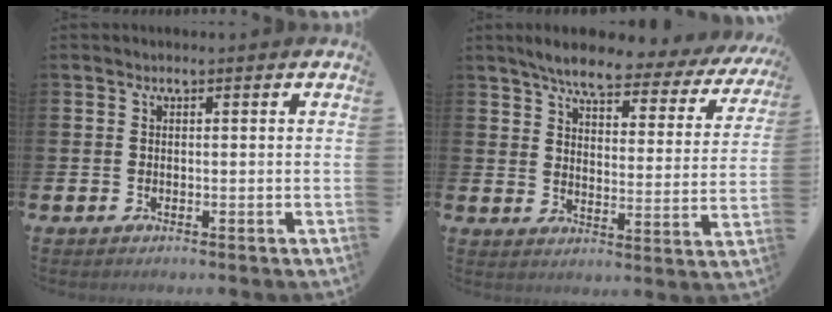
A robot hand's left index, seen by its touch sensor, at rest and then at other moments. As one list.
[{"total": 6.0, "force": [5.2, 1.1, 2.7], "torque": [-0.071, -0.032, 0.082]}]